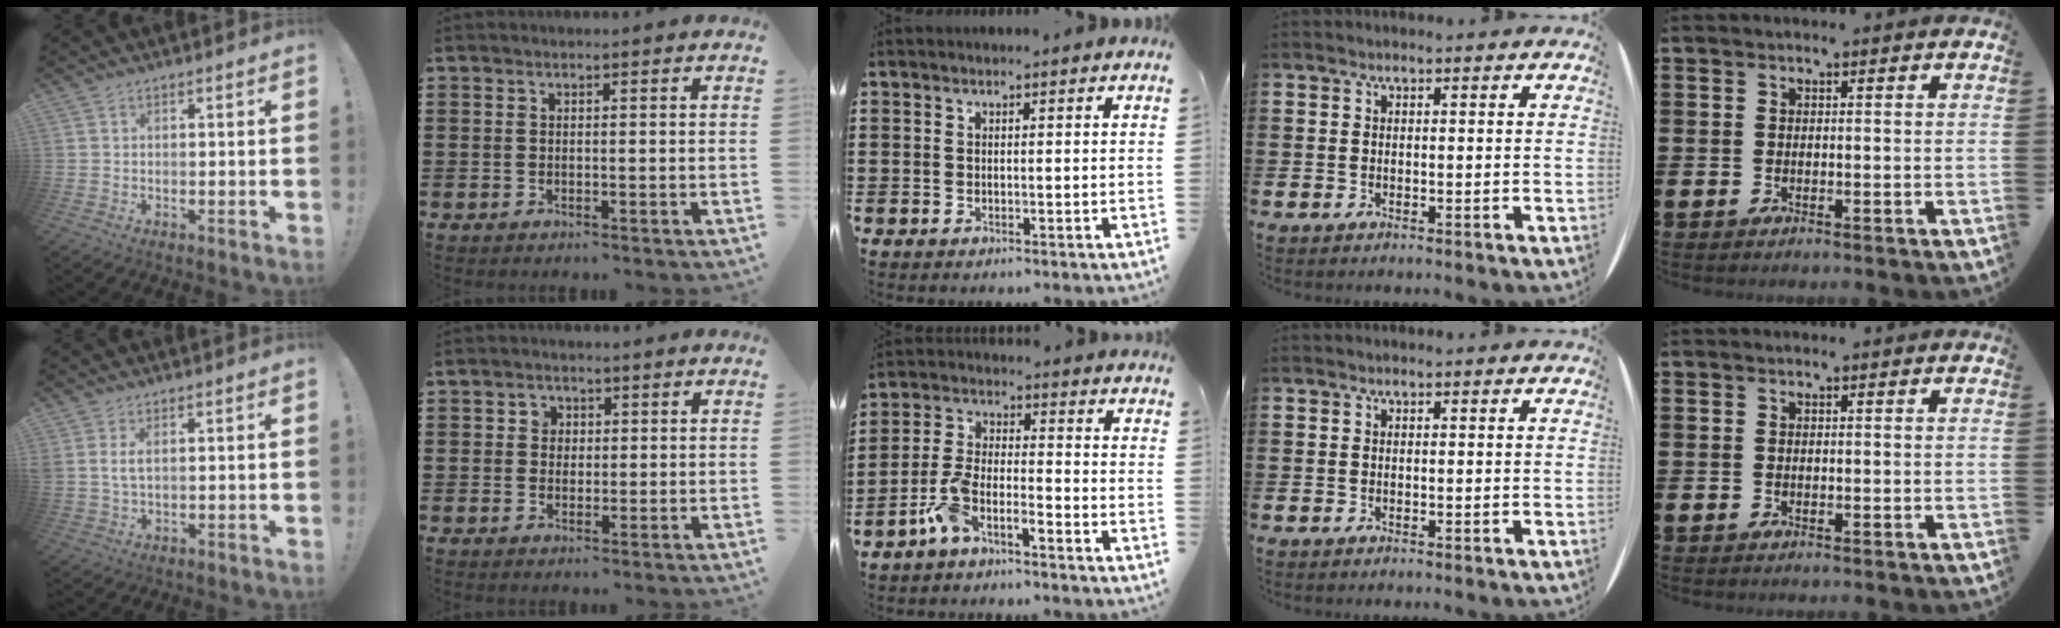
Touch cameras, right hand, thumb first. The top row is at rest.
{"thumb": {"total": 3.7, "force": [1.3, 1.7, 3.1], "torque": [-0.061, 0.001, 0.024]}, "index": {"total": 1.9, "force": [0.3, 1.8, 0.5], "torque": [-0.019, 0.009, 0.003]}, "middle": {"total": 5.7, "force": [-4.7, 0.9, 3.1], "torque": [-0.088, -0.008, -0.098]}}